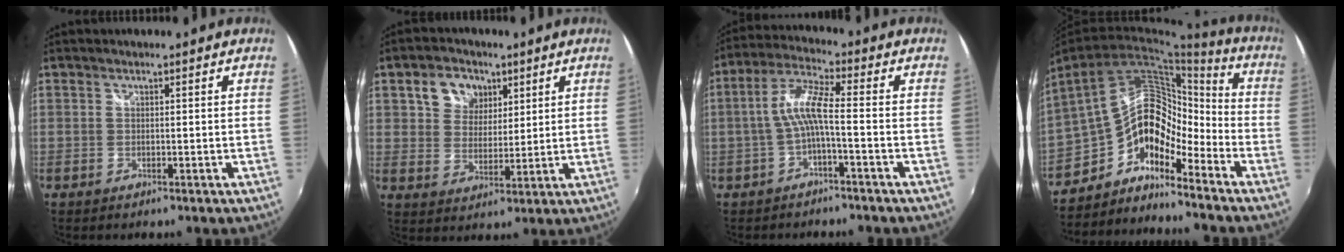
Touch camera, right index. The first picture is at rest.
{"total": 7.9, "force": [3.7, 6.1, 3.3], "torque": [-0.064, 0.021, 0.067]}
{"total": 6.5, "force": [-1.7, 0.6, 6.2], "torque": [-0.145, 0.015, -0.031]}
{"total": 14.6, "force": [-8.1, 8.5, 8.7], "torque": [-0.156, 0.018, -0.163]}